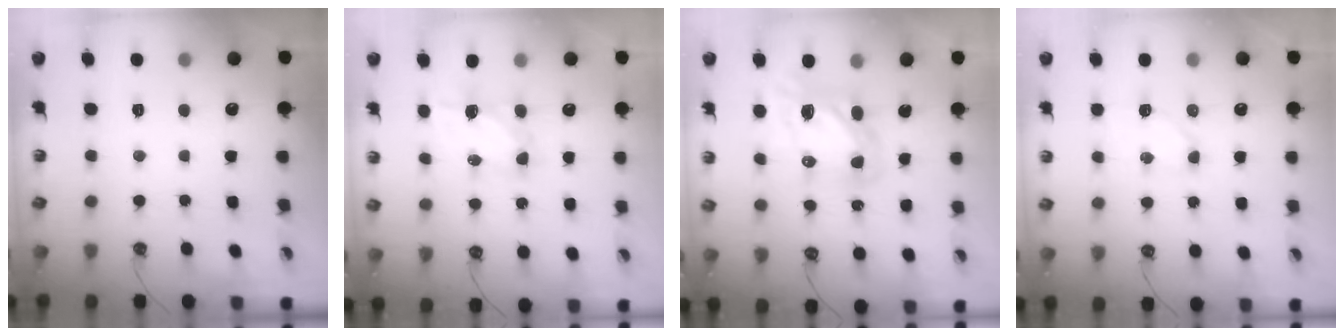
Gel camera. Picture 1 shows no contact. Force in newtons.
{"total": 6.4, "press": 6.4, "slide": 0.4}
{"total": 11.0, "press": 10.9, "slide": 1.3}
{"total": 5.1, "press": 5.1, "slide": 0.6}